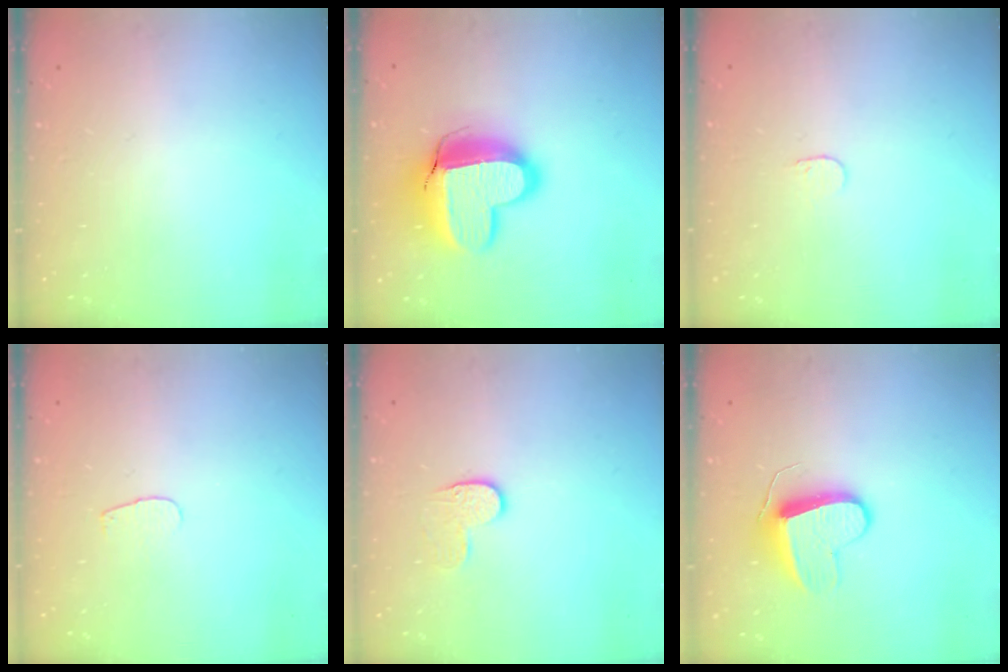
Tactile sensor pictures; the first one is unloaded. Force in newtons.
{"total": 17.3, "press": 17.2, "slide": 1.3}
{"total": 3.6, "press": 3.6, "slide": 0.3}
{"total": 3.3, "press": 3.3, "slide": 0.3}
{"total": 7.0, "press": 6.9, "slide": 0.6}
{"total": 9.5, "press": 9.5, "slide": 0.7}